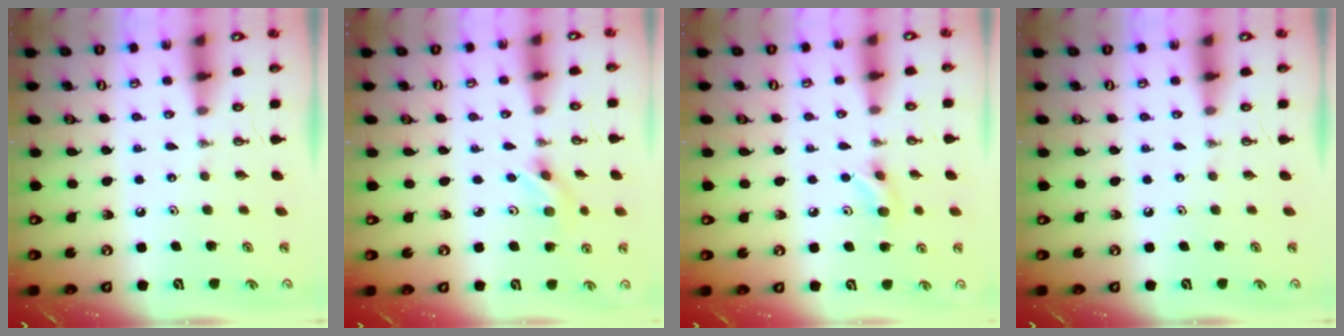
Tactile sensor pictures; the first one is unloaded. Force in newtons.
{"total": 2.9, "press": 2.8, "slide": 0.7}
{"total": 4.8, "press": 4.7, "slide": 1.1}
{"total": 0.0}